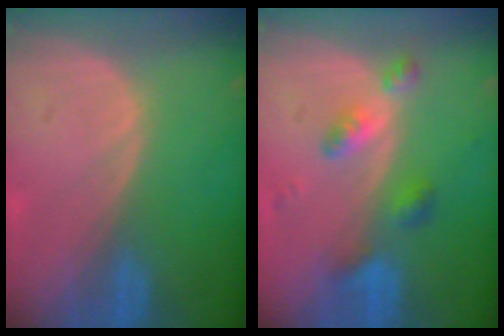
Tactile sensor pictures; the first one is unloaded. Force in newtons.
{"total": 5.5, "press": 4.8, "slide": 2.7}